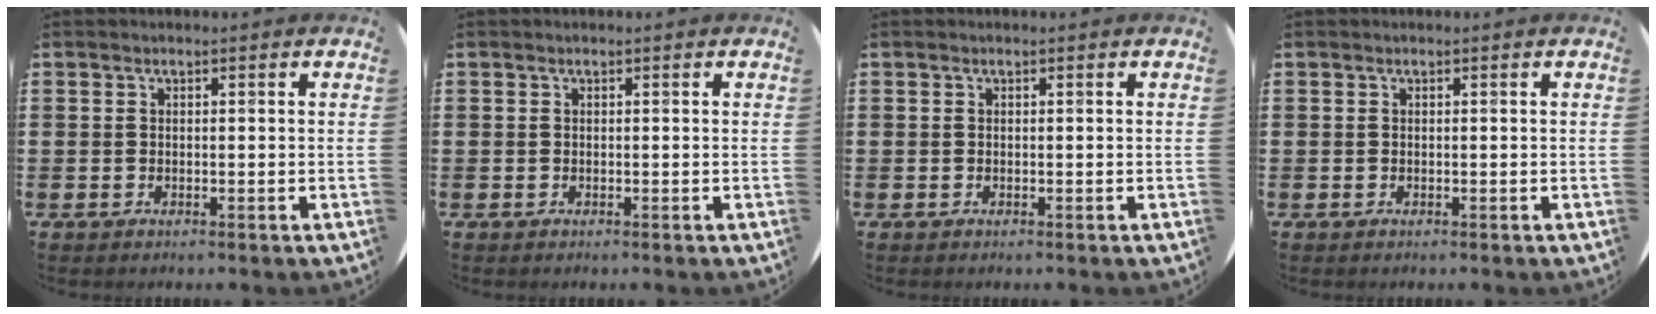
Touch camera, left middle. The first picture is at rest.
{"total": 0.0}
{"total": 0.0}
{"total": 0.0}